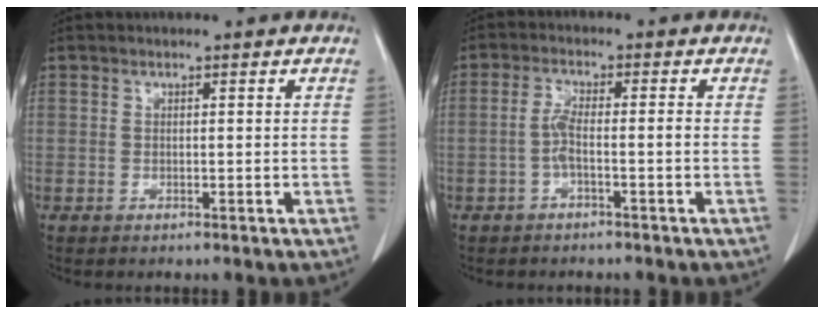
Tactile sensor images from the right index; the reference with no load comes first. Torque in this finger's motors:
{"motor_torque": [0.58, -0.31, 0.24, 0.08]}